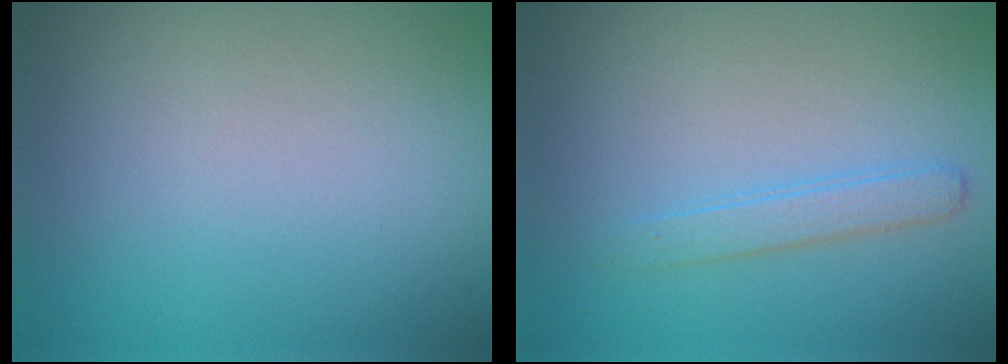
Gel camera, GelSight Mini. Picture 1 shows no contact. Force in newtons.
{"total": 1.7, "press": 1.7, "slide": 0.1}